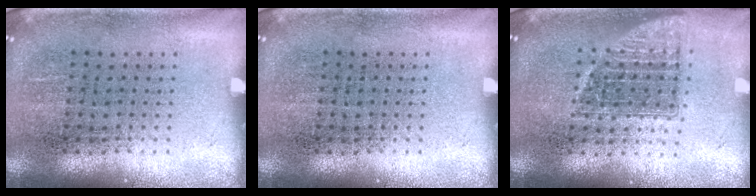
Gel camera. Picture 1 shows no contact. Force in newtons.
{"total": 0.0}
{"total": 1.4, "press": 1.1, "slide": 0.8}